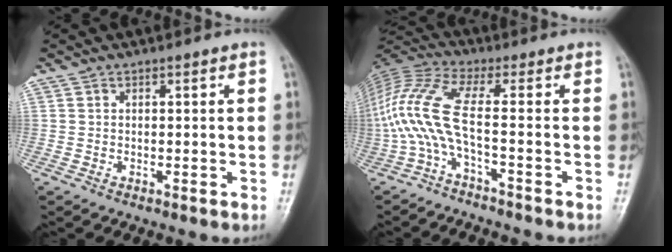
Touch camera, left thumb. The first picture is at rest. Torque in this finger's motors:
{"motor_torque": [1.87, 1.79, 0.31, 0.09, 0.56]}